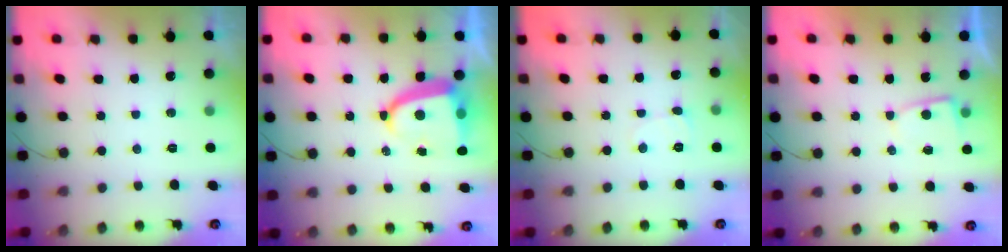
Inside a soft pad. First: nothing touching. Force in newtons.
{"total": 9.5, "press": 9.4, "slide": 1.2}
{"total": 3.7, "press": 3.6, "slide": 0.4}
{"total": 2.8, "press": 2.7, "slide": 0.4}